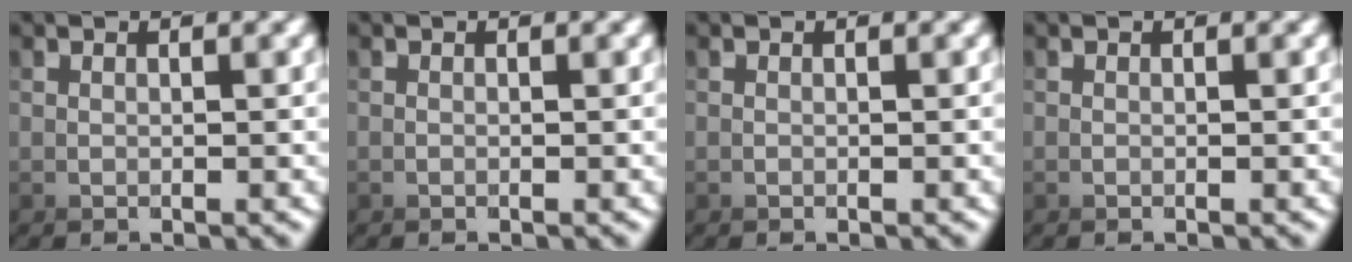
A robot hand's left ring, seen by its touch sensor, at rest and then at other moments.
{"total": 0.0}
{"total": 0.0}
{"total": 0.0}